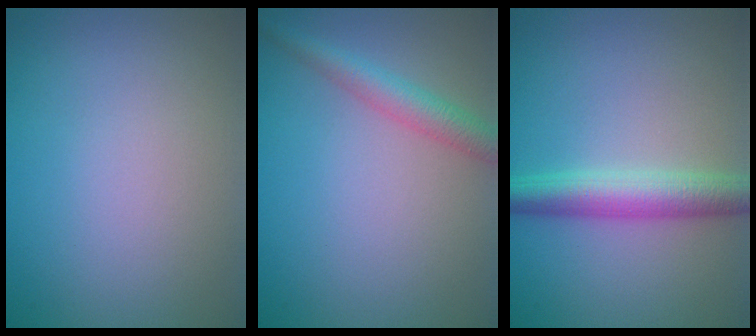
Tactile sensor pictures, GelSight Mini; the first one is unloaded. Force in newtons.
{"total": 2.8, "press": 2.8, "slide": 0.2}
{"total": 4.3, "press": 4.3, "slide": 0.1}